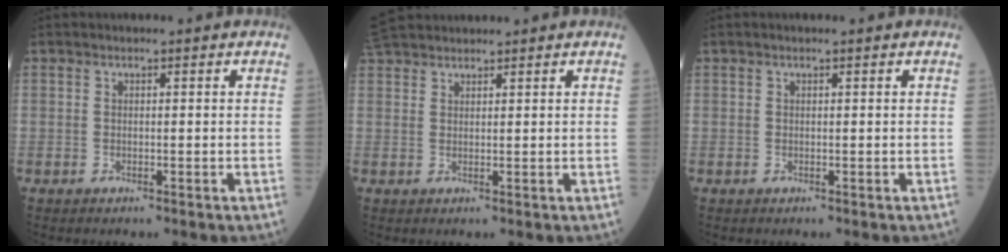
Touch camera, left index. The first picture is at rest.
{"total": 6.0, "force": [5.6, 1.2, 2.0], "torque": [-0.043, 0.039, 0.107]}
{"total": 0.7, "force": [0.5, 0.0, 0.5], "torque": [-0.012, 0.006, 0.009]}